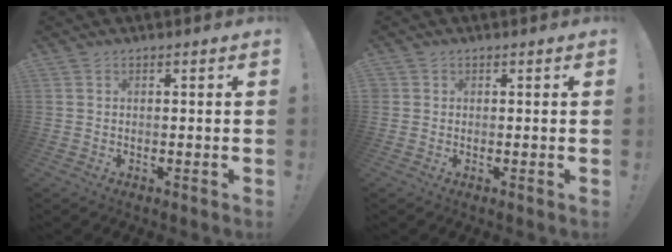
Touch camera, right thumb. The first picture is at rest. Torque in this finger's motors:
{"motor_torque": [-0.03, 0.14, -0.19, 0.09, -0.03]}